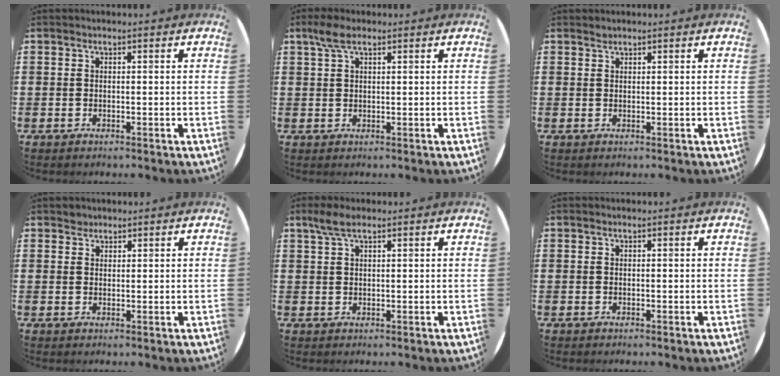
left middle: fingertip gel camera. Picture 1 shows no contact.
{"total": 2.9, "force": [1.8, 1.1, 2.0], "torque": [-0.044, 0.006, 0.032]}
{"total": 0.5, "force": [0.5, 0.0, -0.1], "torque": [0.001, 0.002, 0.010]}
{"total": 1.3, "force": [1.1, 0.6, 0.0], "torque": [0.006, -0.002, 0.021]}
{"total": 2.8, "force": [2.0, 0.8, 1.8], "torque": [-0.040, 0.004, 0.036]}
{"total": 0.0}